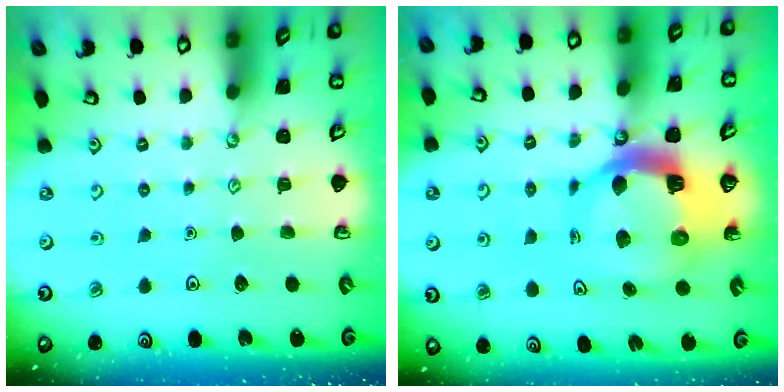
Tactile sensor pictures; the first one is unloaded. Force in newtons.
{"total": 12.6, "press": 12.5, "slide": 1.5}